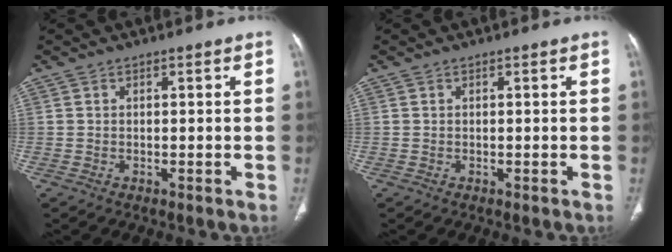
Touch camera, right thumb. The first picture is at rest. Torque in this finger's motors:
{"motor_torque": [-0.02, 0.03, -0.27, 0.04, 0.00]}